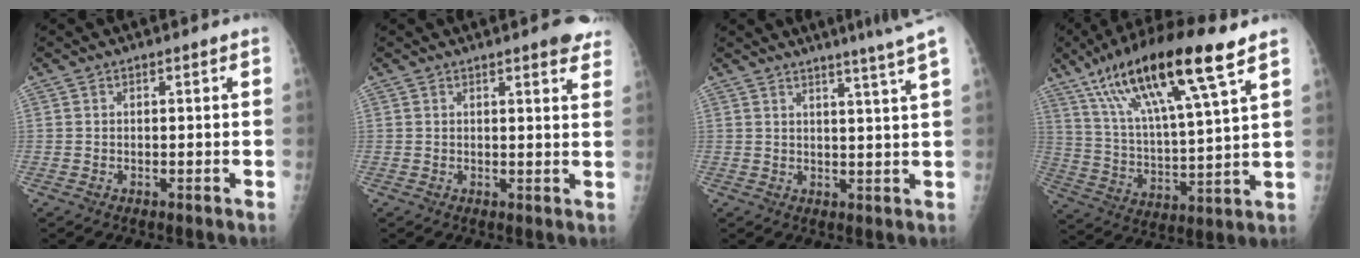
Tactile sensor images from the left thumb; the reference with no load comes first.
{"total": 6.1, "force": [4.7, 1.2, 3.7], "torque": [-0.027, -0.016, 0.042]}
{"total": 7.4, "force": [5.5, -1.3, 4.8], "torque": [-0.065, -0.030, 0.063]}
{"total": 21.8, "force": [12.6, 4.1, 17.3], "torque": [-0.303, -0.026, 0.226]}